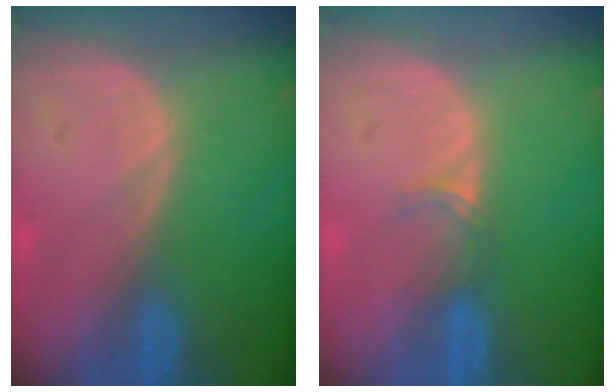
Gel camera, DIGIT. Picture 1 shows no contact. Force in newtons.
{"total": 1.9, "press": 1.5, "slide": 1.2}